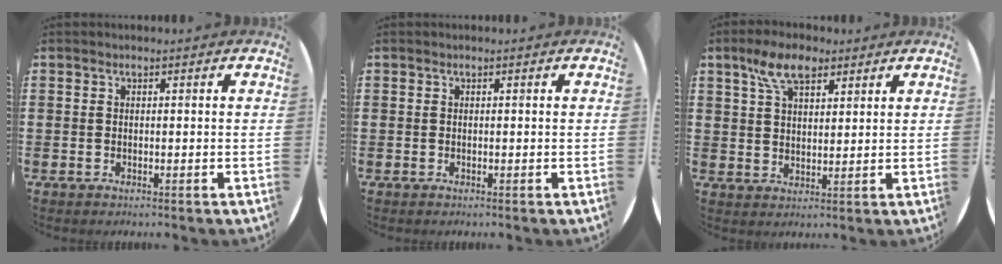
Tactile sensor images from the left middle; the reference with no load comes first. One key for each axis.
{"total": 0.0}
{"total": 6.6, "fx": 4.3, "fy": 3.2, "fz": 3.9, "tx": -0.072, "ty": 0.000, "tz": 0.076}